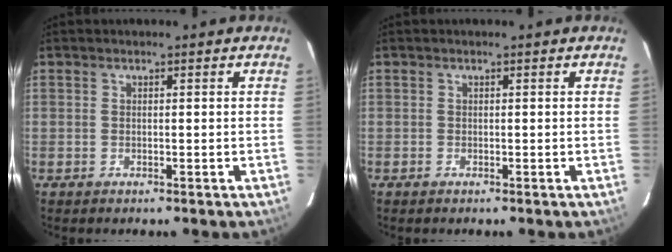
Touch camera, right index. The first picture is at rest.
{"total": 0.0}